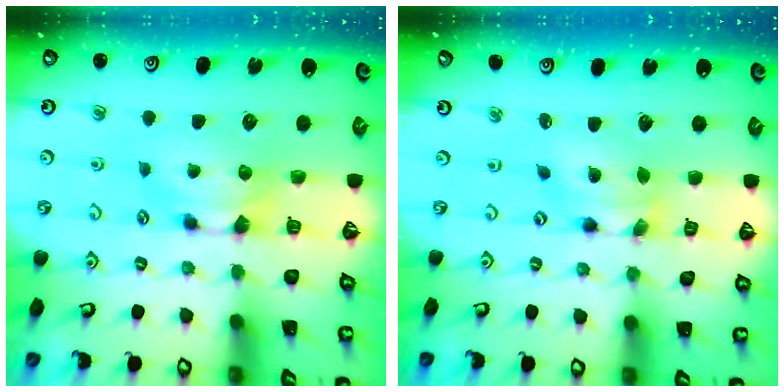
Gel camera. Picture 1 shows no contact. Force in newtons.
{"total": 4.1, "press": 3.5, "slide": 2.2}